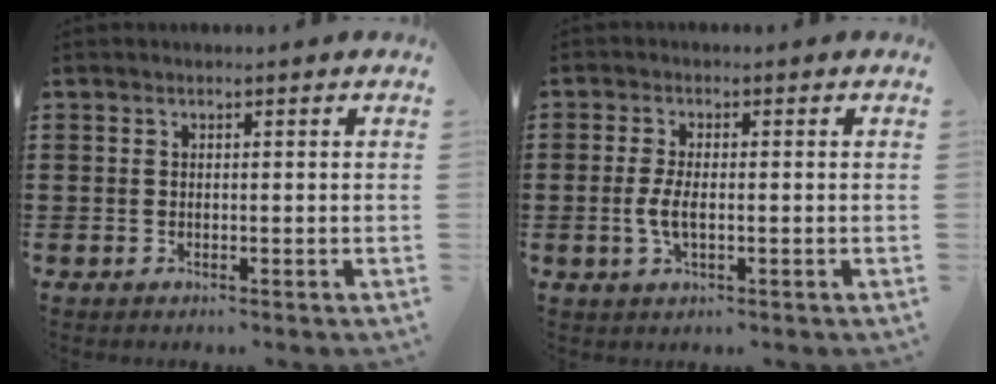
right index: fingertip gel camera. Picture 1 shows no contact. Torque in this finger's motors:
{"motor_torque": [2.14, 0.00, 0.32, 0.11]}